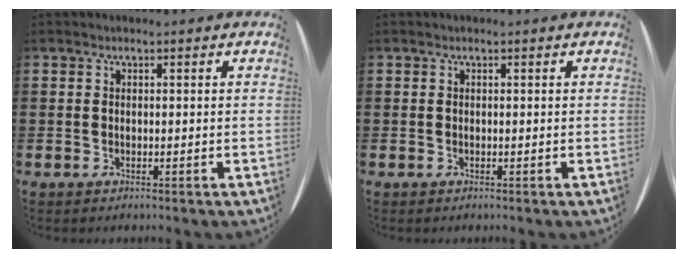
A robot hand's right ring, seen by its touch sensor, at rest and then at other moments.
{"total": 0.0}